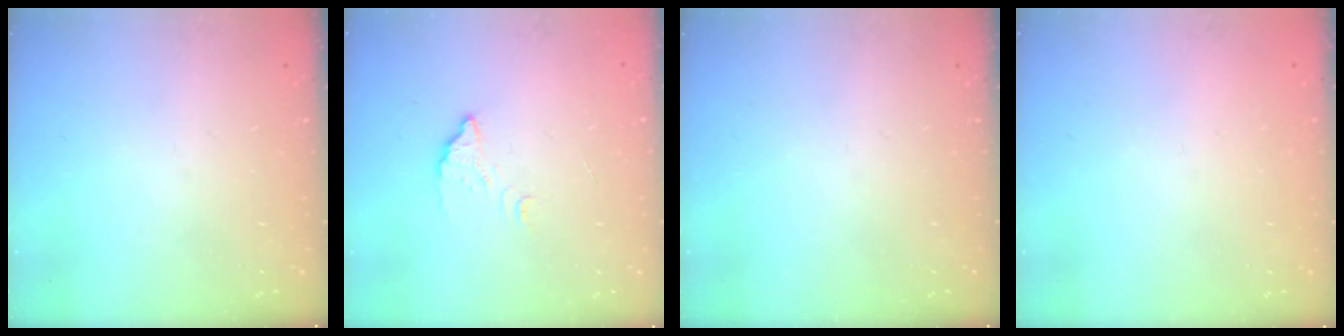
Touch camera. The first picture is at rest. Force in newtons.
{"total": 2.7, "press": 2.7, "slide": 0.2}
{"total": 0.0}
{"total": 2.2, "press": 2.2, "slide": 0.1}